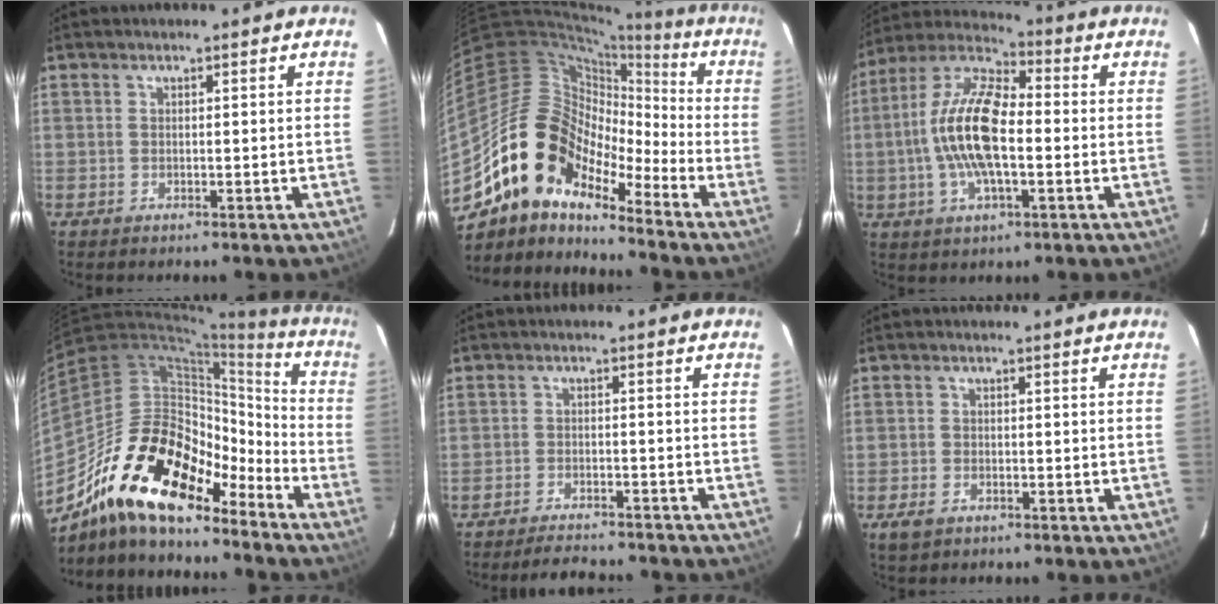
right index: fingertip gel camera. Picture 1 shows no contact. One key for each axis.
{"total": 16.1, "fx": -11.2, "fy": 8.4, "fz": 8.1, "tx": -0.144, "ty": 0.011, "tz": -0.222}
{"total": 15.5, "fx": -1.4, "fy": 6.4, "fz": 14.0, "tx": -0.280, "ty": 0.010, "tz": -0.034}
{"total": 22.9, "fx": -16.0, "fy": 10.2, "fz": 12.8, "tx": -0.232, "ty": 0.005, "tz": -0.273}
{"total": 9.4, "fx": -8.6, "fy": 1.9, "fz": 3.3, "tx": -0.081, "ty": -0.008, "tz": -0.124}
{"total": 3.0, "fx": -1.9, "fy": 1.8, "fz": 1.6, "tx": -0.036, "ty": -0.005, "tz": -0.033}